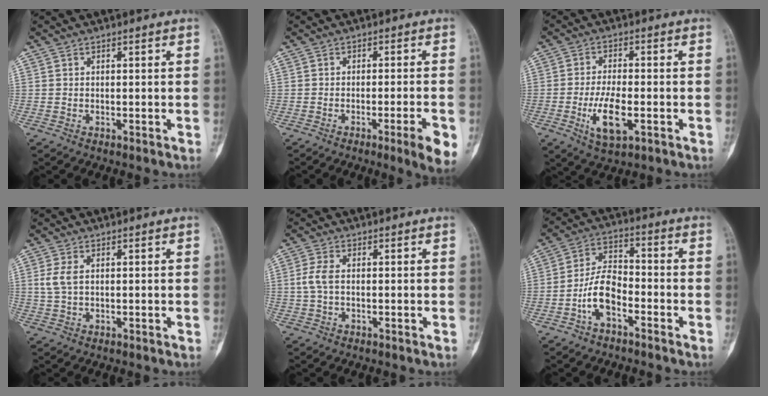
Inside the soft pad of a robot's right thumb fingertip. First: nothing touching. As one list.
[{"total": 6.3, "force": [-2.7, 0.3, 5.7], "torque": [-0.081, -0.001, -0.035]}, {"total": 8.3, "force": [-2.5, 3.4, 7.1], "torque": [-0.131, 0.004, -0.040]}, {"total": 3.2, "force": [0.6, 1.7, 2.6], "torque": [-0.070, 0.003, 0.014]}, {"total": 3.3, "force": [0.0, 1.6, 2.8], "torque": [-0.077, 0.005, -0.002]}, {"total": 8.2, "force": [-3.7, 4.3, 6.0], "torque": [-0.109, 0.039, -0.076]}]